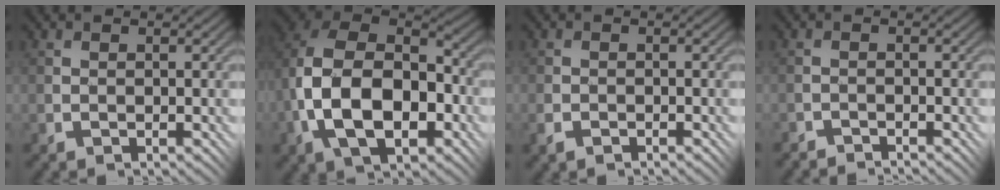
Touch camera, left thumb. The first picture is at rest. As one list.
[{"total": 16.0, "force": [-3.5, 10.5, 11.5], "torque": [-0.233, -0.029, -0.048]}, {"total": 1.4, "force": [-1.1, 0.8, 0.5], "torque": [-0.014, -0.002, -0.025]}, {"total": 1.5, "force": [-1.4, -0.4, -0.5], "torque": [0.014, 0.011, -0.031]}]